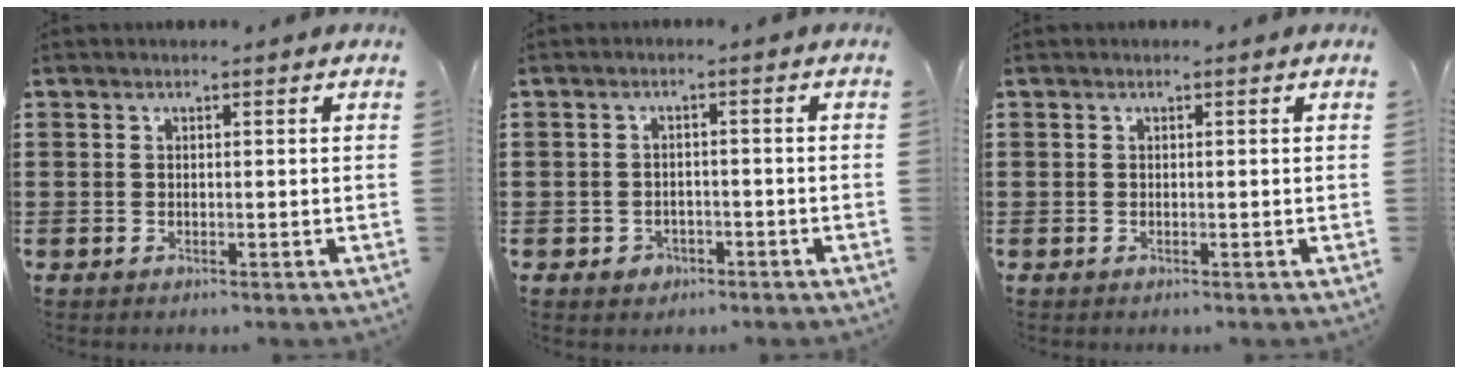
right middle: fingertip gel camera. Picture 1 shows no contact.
{"total": 1.6, "force": [-1.1, 1.1, 0.3], "torque": [-0.012, 0.001, -0.025]}
{"total": 0.0}